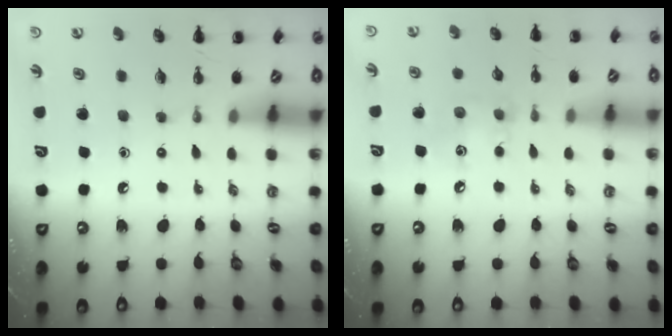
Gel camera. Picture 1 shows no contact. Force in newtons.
{"total": 6.0, "press": 5.8, "slide": 1.4}